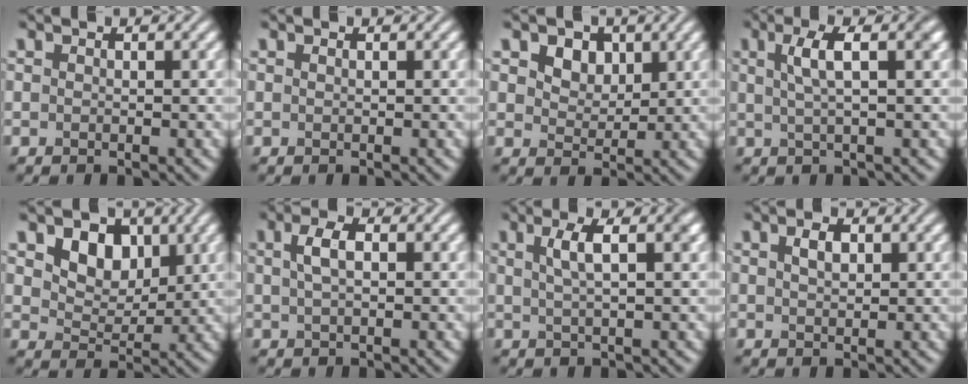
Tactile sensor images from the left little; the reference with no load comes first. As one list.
[{"total": 0.0}, {"total": 3.9, "force": [2.0, 2.7, 2.0], "torque": [-0.047, -0.001, 0.030]}, {"total": 4.3, "force": [1.3, 1.3, 3.9], "torque": [-0.060, 0.009, 0.018]}, {"total": 5.1, "force": [2.3, 3.6, 2.8], "torque": [-0.062, -0.012, 0.036]}, {"total": 2.6, "force": [0.7, 1.2, 2.2], "torque": [-0.044, 0.006, 0.011]}, {"total": 3.7, "force": [1.2, 1.1, 3.3], "torque": [-0.047, 0.009, 0.018]}, {"total": 1.9, "force": [0.8, 1.1, 1.4], "torque": [-0.027, 0.003, 0.015]}]